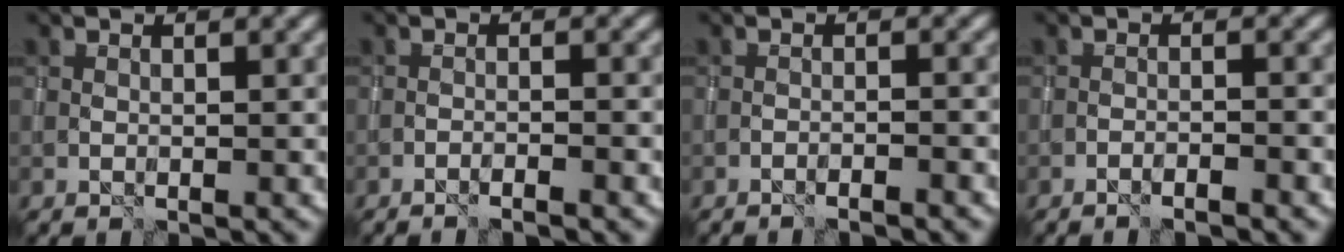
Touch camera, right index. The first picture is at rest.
{"total": 1.6, "force": [-1.3, 0.1, 1.0], "torque": [-0.019, 0.009, -0.027]}
{"total": 1.8, "force": [-1.6, 0.2, 0.8], "torque": [-0.013, 0.011, -0.028]}
{"total": 1.7, "force": [-1.4, 0.1, 1.0], "torque": [-0.019, 0.010, -0.027]}